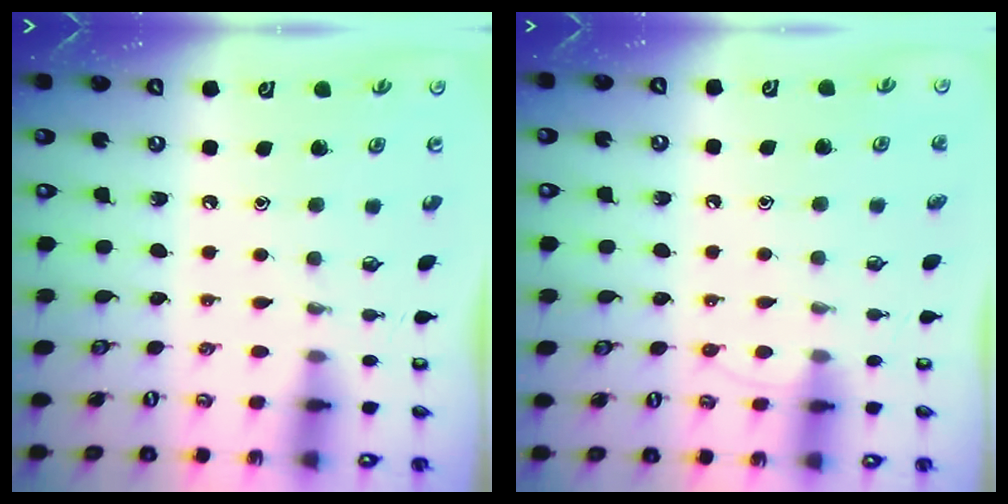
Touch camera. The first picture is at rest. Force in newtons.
{"total": 5.2, "press": 5.1, "slide": 0.5}